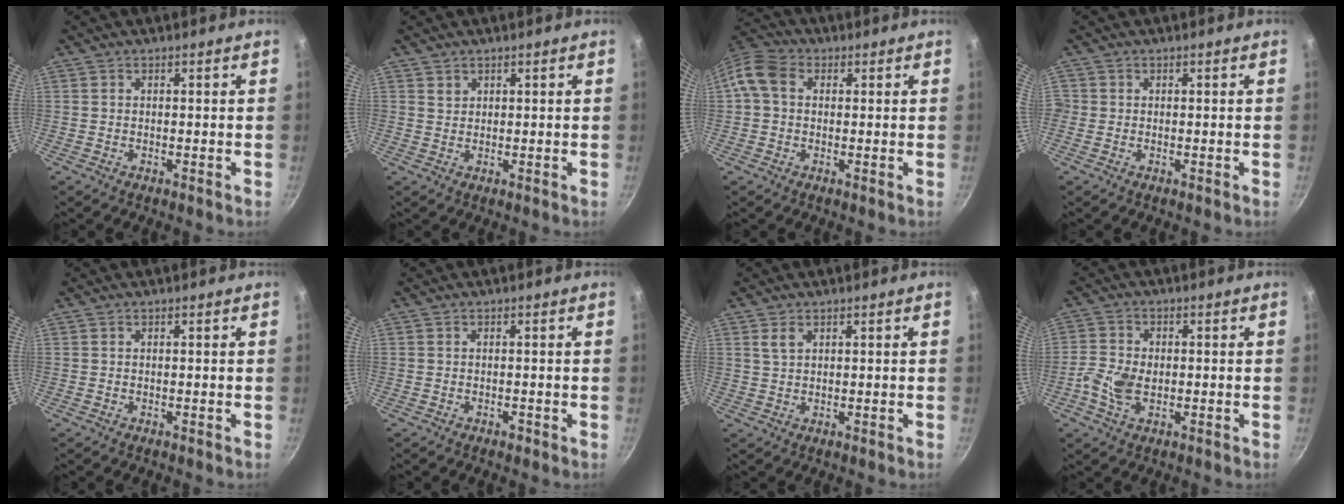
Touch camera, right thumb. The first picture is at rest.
{"total": 1.4, "force": [0.8, 1.1, 0.3], "torque": [0.007, 0.002, 0.015]}
{"total": 6.9, "force": [0.9, 5.3, 4.2], "torque": [-0.078, 0.016, -0.001]}
{"total": 1.0, "force": [-0.1, 0.9, 0.1], "torque": [0.004, 0.002, -0.005]}
{"total": 0.0}
{"total": 1.0, "force": [-0.5, 0.5, 0.6], "torque": [-0.011, 0.003, -0.004]}
{"total": 2.3, "force": [1.2, 1.3, 1.5], "torque": [-0.024, -0.003, 0.024]}
{"total": 6.1, "force": [-1.1, 3.9, 4.5], "torque": [-0.101, 0.008, -0.029]}